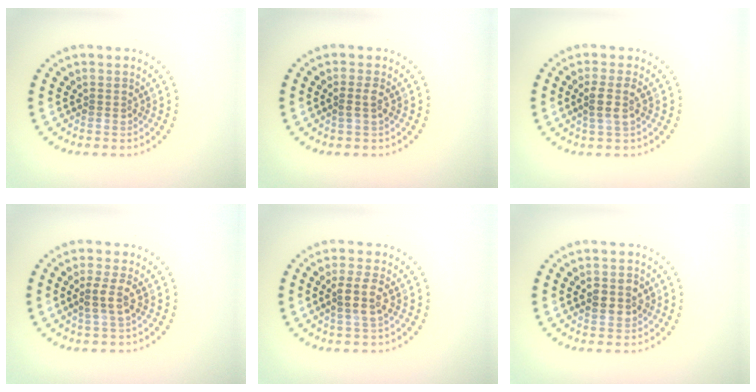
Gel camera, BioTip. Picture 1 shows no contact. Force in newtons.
{"total": 1.1, "press": 1.0, "slide": 0.5}
{"total": 2.2, "press": 1.8, "slide": 1.2}
{"total": 2.1, "press": 1.7, "slide": 1.2}
{"total": 2.5, "press": 2.2, "slide": 1.2}
{"total": 2.2, "press": 2.2, "slide": 0.2}